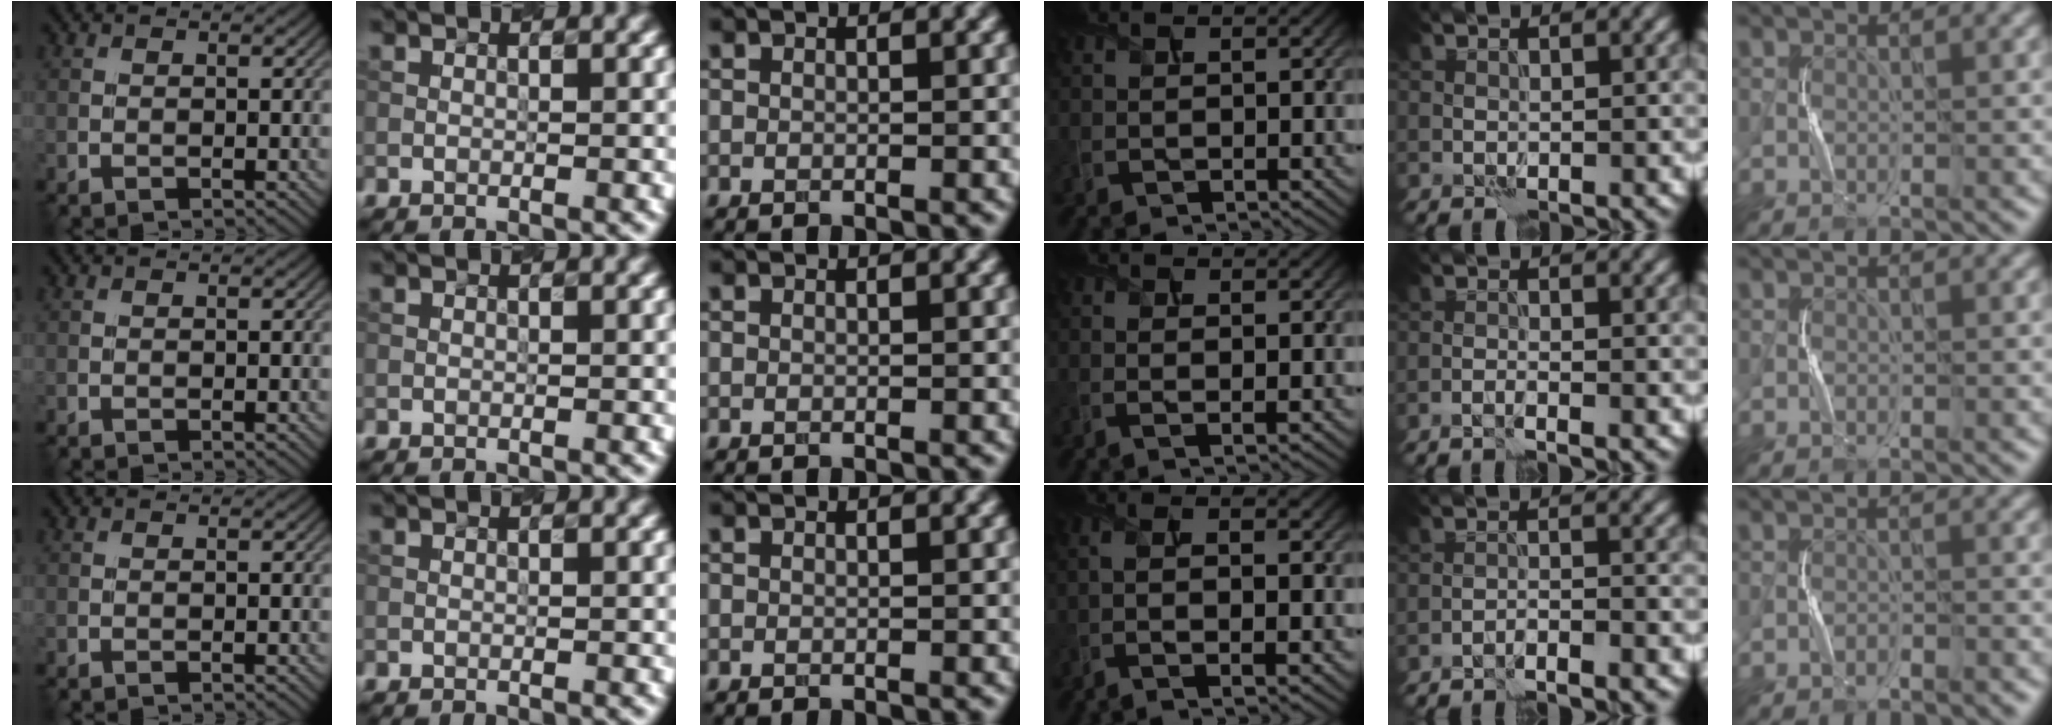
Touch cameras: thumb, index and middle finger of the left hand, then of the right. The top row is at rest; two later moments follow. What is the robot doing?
{"motion": "squeeze", "object": "sponge"}